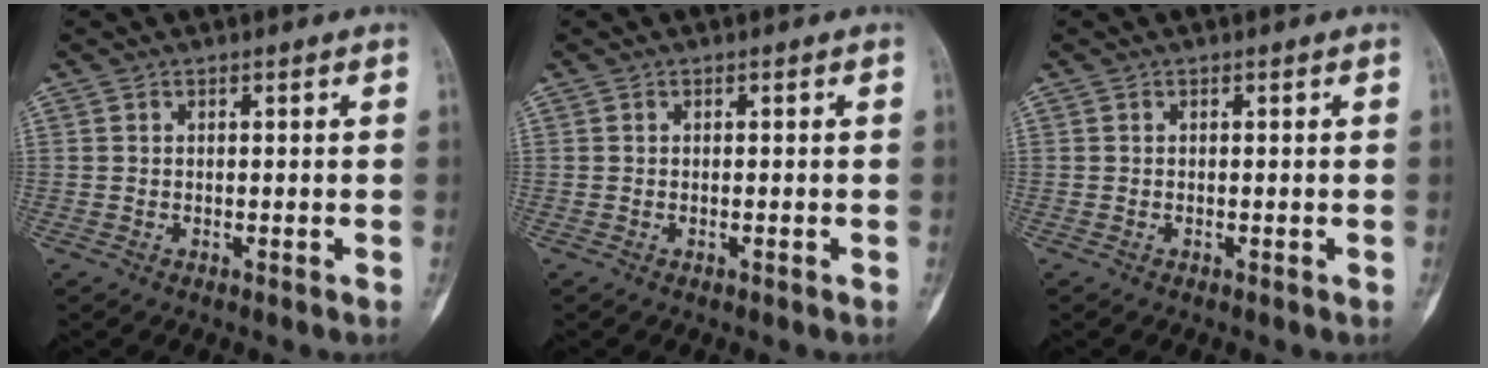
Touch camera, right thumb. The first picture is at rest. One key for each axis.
{"total": 0.0}
{"total": 0.0}